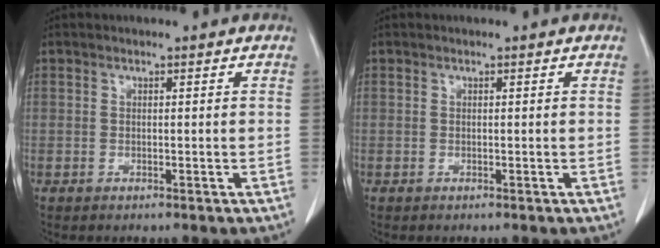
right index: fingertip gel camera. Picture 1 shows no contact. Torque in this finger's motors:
{"motor_torque": [0.00, 0.00, 0.00, 0.00]}